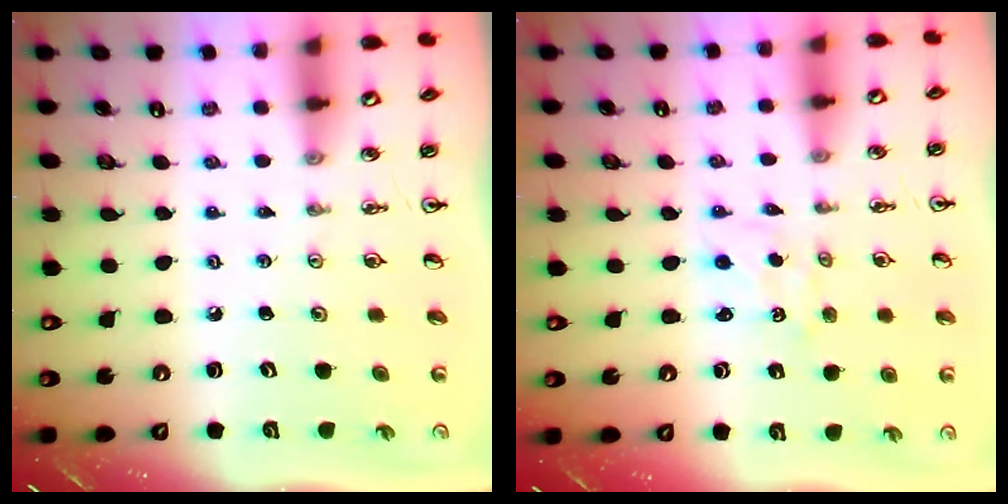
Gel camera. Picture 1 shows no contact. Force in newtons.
{"total": 0.9, "press": 0.7, "slide": 0.5}